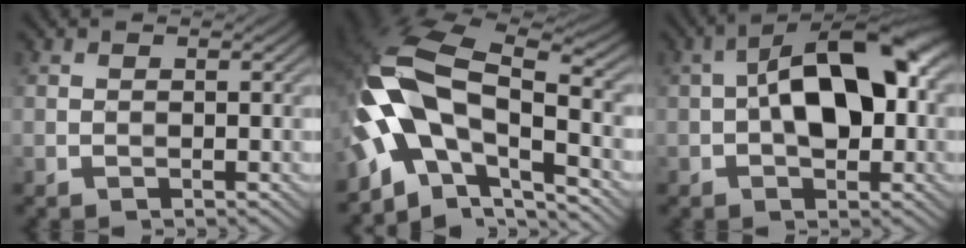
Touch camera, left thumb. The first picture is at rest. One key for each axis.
{"total": 15.0, "fx": -4.2, "fy": 7.9, "fz": 12.0, "tx": -0.237, "ty": -0.003, "tz": -0.087}
{"total": 12.4, "fx": 0.6, "fy": 6.5, "fz": 10.6, "tx": -0.161, "ty": 0.025, "tz": -0.001}